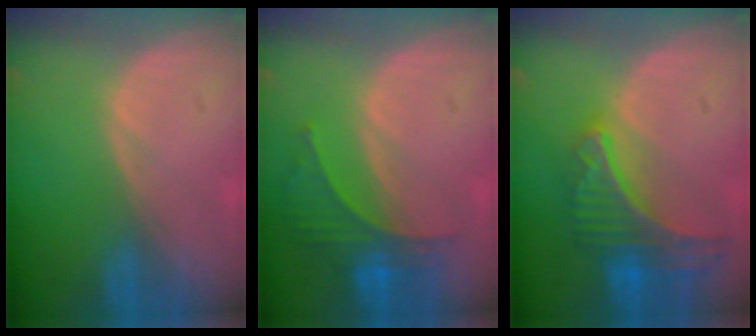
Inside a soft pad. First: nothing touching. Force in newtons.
{"total": 5.6, "press": 5.6, "slide": 0.9}
{"total": 9.0, "press": 7.9, "slide": 4.3}